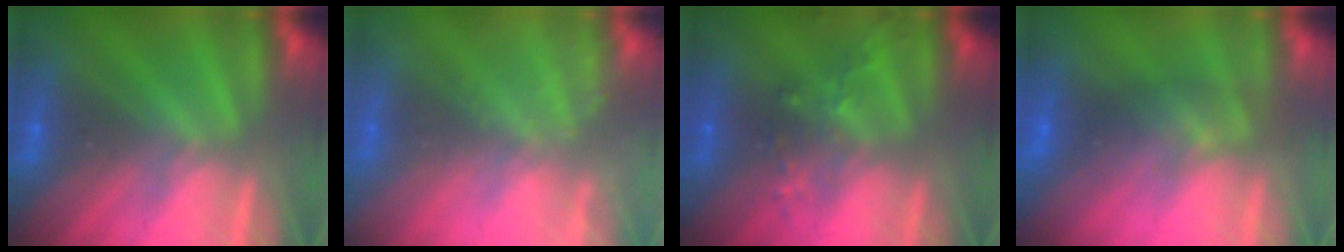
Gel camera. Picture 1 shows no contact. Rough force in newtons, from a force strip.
{"total": 2.4}
{"total": 2.6}
{"total": 7.6}